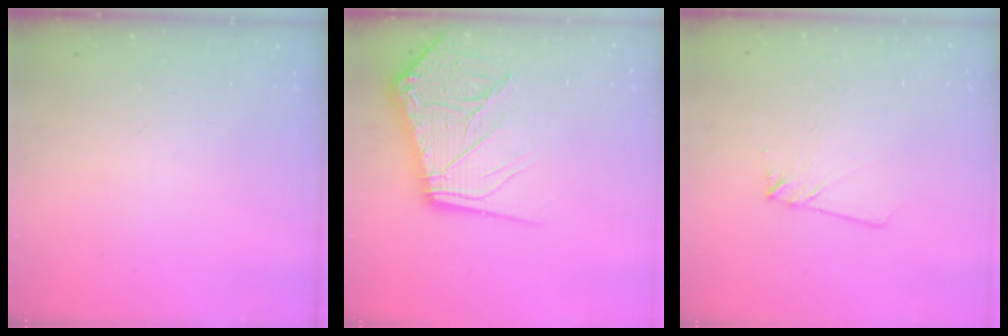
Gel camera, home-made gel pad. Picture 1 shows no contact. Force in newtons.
{"total": 16.4, "press": 16.2, "slide": 2.0}
{"total": 3.5, "press": 3.5, "slide": 0.4}